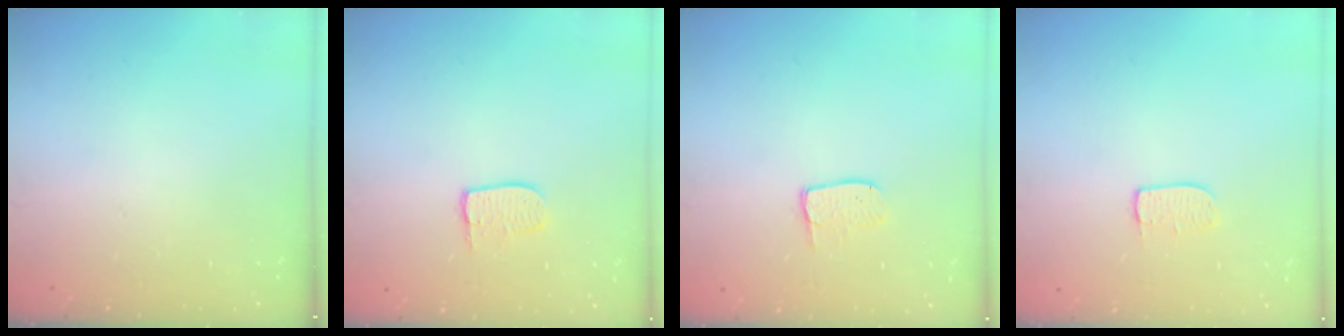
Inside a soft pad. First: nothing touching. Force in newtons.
{"total": 6.1, "press": 6.1, "slide": 0.5}
{"total": 4.2, "press": 4.2, "slide": 0.3}
{"total": 5.2, "press": 5.2, "slide": 0.3}